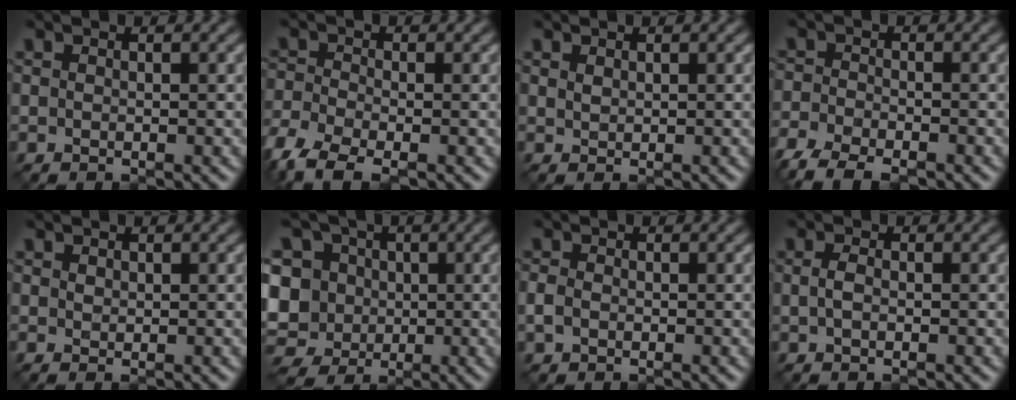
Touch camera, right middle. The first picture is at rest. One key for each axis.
{"total": 5.6, "fx": -3.8, "fy": 2.4, "fz": 3.4, "tx": -0.083, "ty": -0.012, "tz": -0.088}
{"total": 0.6, "fx": 0.5, "fy": 0.2, "fz": 0.1, "tx": -0.007, "ty": 0.004, "tz": 0.012}
{"total": 5.9, "fx": -4.6, "fy": 2.4, "fz": 3.0, "tx": -0.057, "ty": -0.018, "tz": -0.095}
{"total": 0.5, "fx": 0.2, "fy": 0.3, "fz": 0.3, "tx": -0.007, "ty": 0.000, "tz": 0.003}
{"total": 12.1, "fx": 1.2, "fy": 10.7, "fz": 5.4, "tx": -0.142, "ty": 0.032, "tz": -0.011}
{"total": 1.1, "fx": -0.3, "fy": 0.9, "fz": 0.7, "tx": -0.014, "ty": 0.000, "tz": -0.010}
{"total": 0.9, "fx": 0.0, "fy": 0.4, "fz": 0.8, "tx": -0.024, "ty": 0.005, "tz": -0.002}